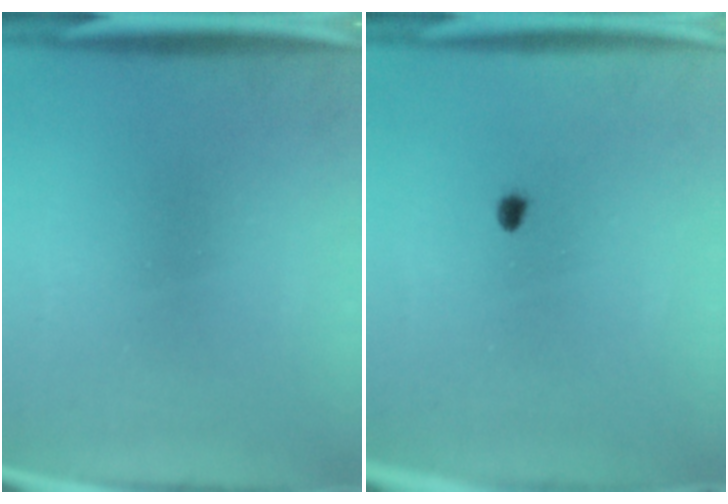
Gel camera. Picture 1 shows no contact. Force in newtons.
{"total": 1.3}